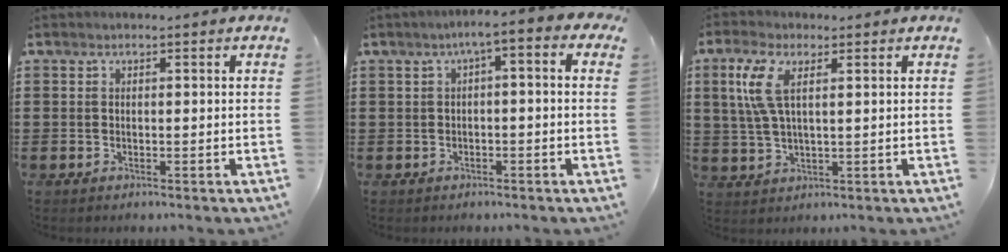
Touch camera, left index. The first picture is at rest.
{"total": 2.7, "force": [-0.9, 0.5, 2.5], "torque": [-0.049, 0.005, -0.024]}
{"total": 6.5, "force": [2.6, 2.5, 5.4], "torque": [-0.130, 0.003, 0.042]}